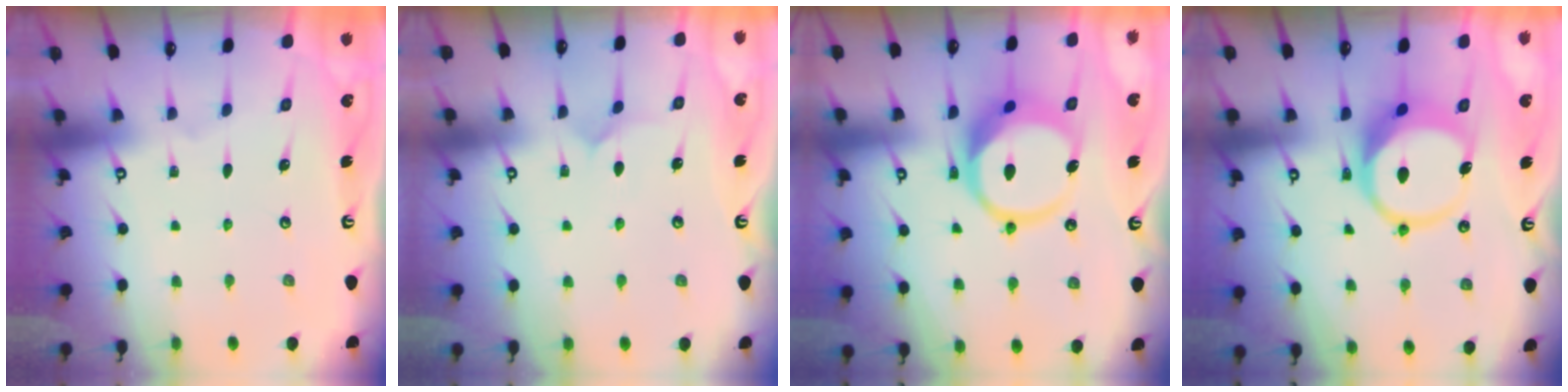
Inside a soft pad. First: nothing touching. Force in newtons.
{"total": 5.1, "press": 5.1, "slide": 0.6}
{"total": 12.6, "press": 12.6, "slide": 1.5}
{"total": 11.3, "press": 11.2, "slide": 1.4}